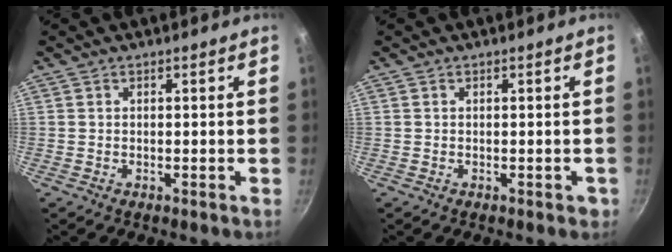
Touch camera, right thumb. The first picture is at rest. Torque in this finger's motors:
{"motor_torque": [-0.20, 0.09, -0.25, 0.16, 0.01]}